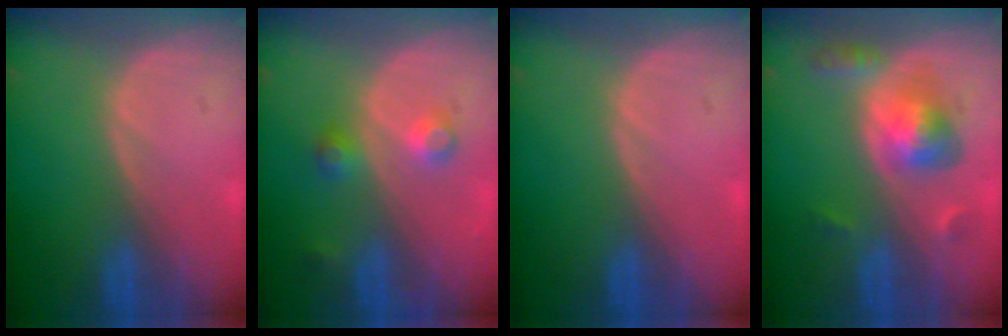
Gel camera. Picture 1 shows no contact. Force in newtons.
{"total": 3.6, "press": 3.5, "slide": 1.0}
{"total": 0.0}
{"total": 5.9, "press": 5.6, "slide": 1.8}